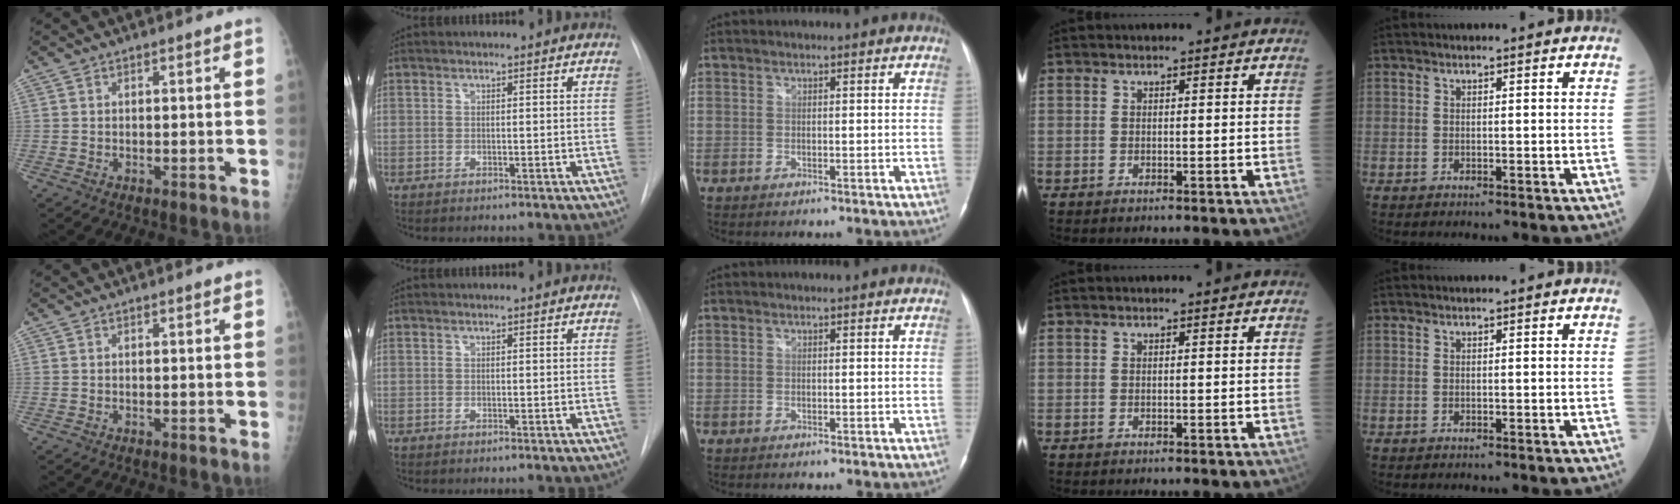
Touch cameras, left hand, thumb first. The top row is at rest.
{}